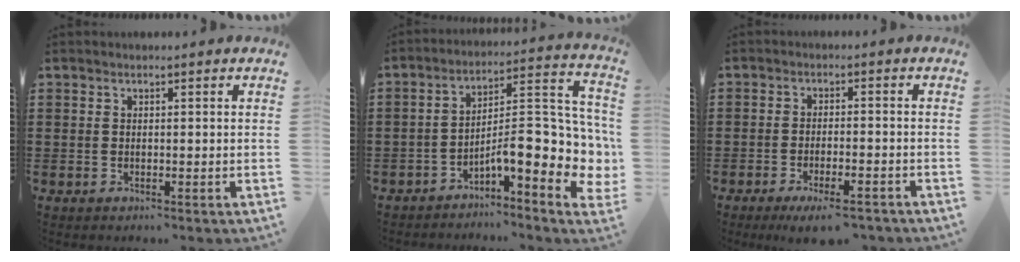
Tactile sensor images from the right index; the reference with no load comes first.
{"total": 11.5, "force": [-3.3, 3.3, 10.5], "torque": [-0.152, -0.033, -0.067]}
{"total": 4.5, "force": [-3.6, 0.6, 2.5], "torque": [-0.046, -0.007, -0.066]}